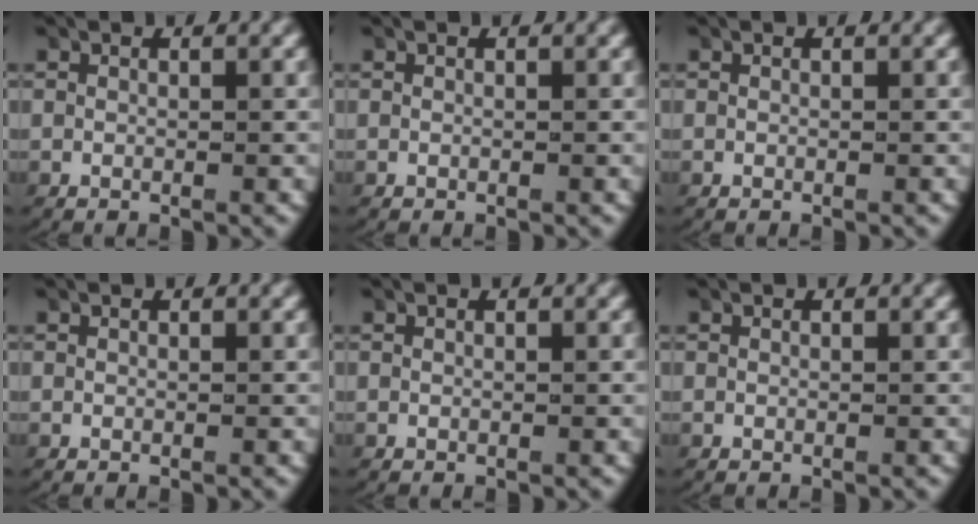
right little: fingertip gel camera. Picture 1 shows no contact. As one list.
[{"total": 0.0}, {"total": 0.0}, {"total": 0.0}, {"total": 0.0}, {"total": 0.0}]